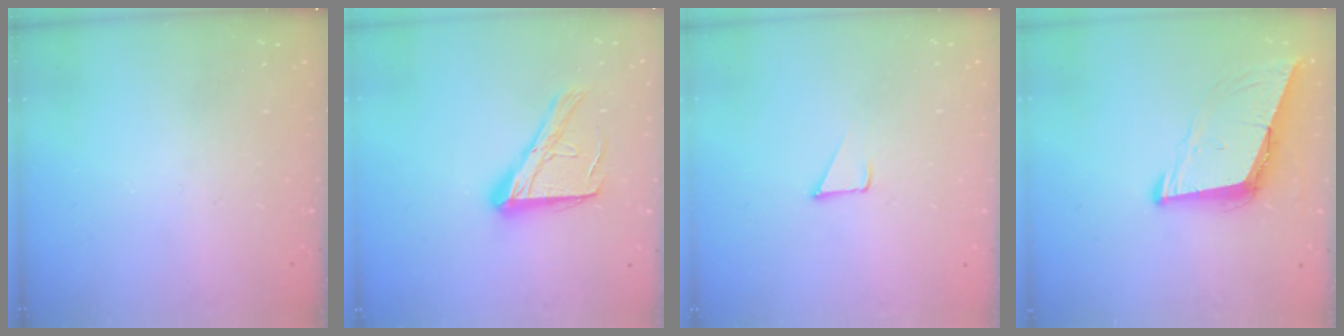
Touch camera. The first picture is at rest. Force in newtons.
{"total": 14.7, "press": 14.7, "slide": 1.1}
{"total": 2.8, "press": 2.8, "slide": 0.2}
{"total": 8.6, "press": 7.7, "slide": 3.8}